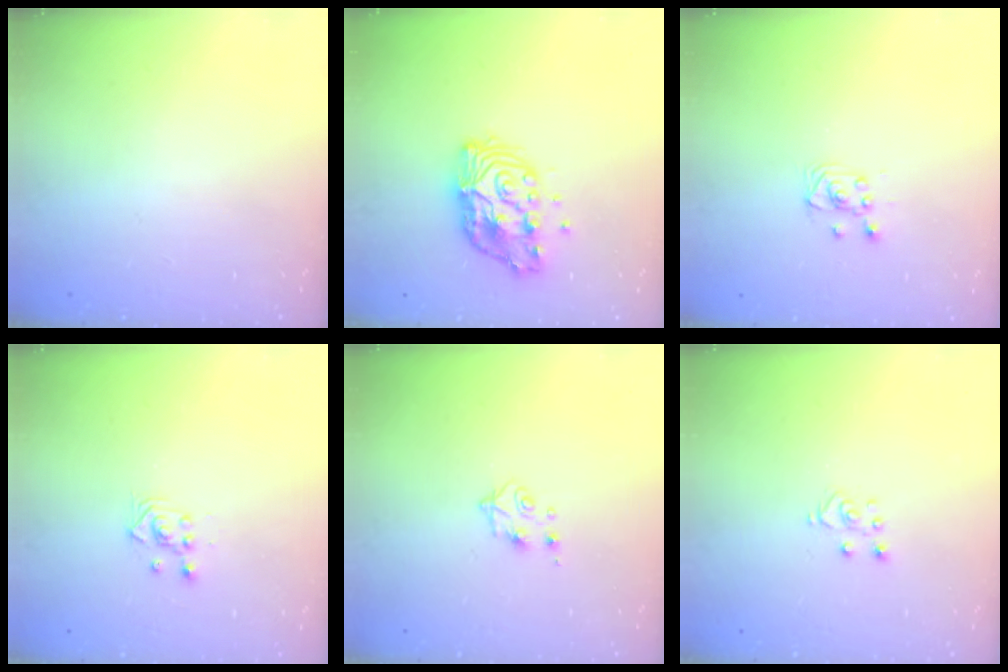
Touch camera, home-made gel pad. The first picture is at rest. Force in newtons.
{"total": 11.8, "press": 11.7, "slide": 1.0}
{"total": 2.9, "press": 2.9, "slide": 0.4}
{"total": 2.3, "press": 2.3, "slide": 0.3}
{"total": 4.9, "press": 4.8, "slide": 0.7}
{"total": 3.9, "press": 3.9, "slide": 0.1}